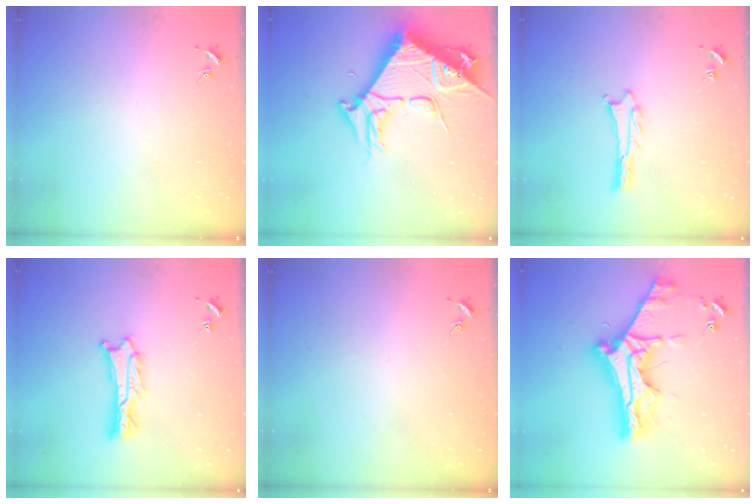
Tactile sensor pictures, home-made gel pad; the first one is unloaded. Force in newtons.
{"total": 11.2, "press": 11.1, "slide": 1.1}
{"total": 1.1, "press": 1.1, "slide": 0.1}
{"total": 2.2, "press": 2.2, "slide": 0.2}
{"total": 0.0}
{"total": 11.7, "press": 11.6, "slide": 1.1}